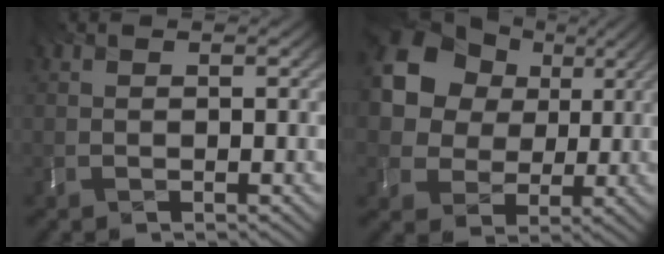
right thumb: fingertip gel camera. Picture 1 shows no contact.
{"total": 13.4, "force": [3.4, 11.4, 6.2], "torque": [-0.183, 0.034, 0.060]}